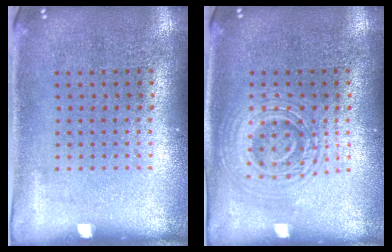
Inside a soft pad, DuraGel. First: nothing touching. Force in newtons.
{"total": 2.1, "press": 2.1, "slide": 0.4}